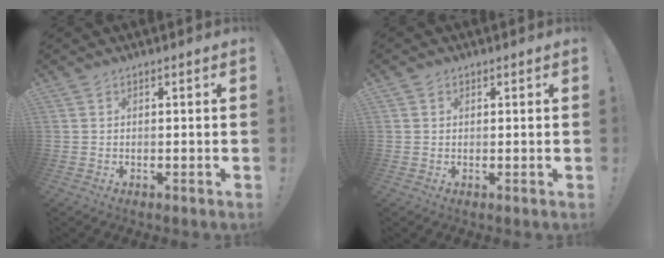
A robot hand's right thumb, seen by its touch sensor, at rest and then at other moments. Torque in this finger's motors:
{"motor_torque": [-0.32, -0.28, -0.42, 0.07, 0.04]}